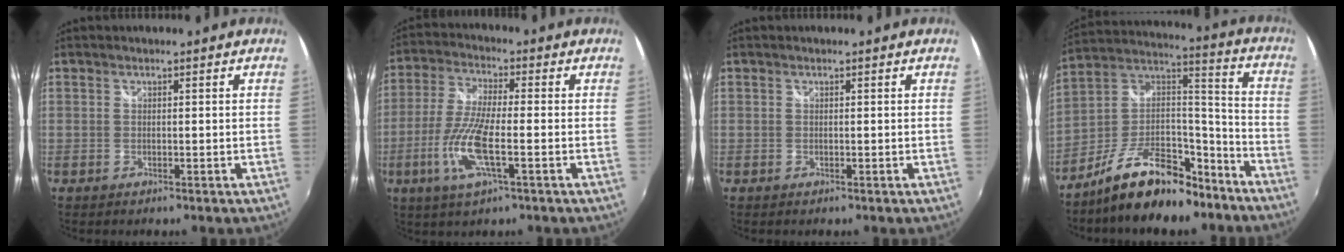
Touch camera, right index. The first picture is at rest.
{"total": 11.2, "force": [-3.5, 2.2, 10.4], "torque": [-0.223, -0.007, -0.070]}
{"total": 0.0}
{"total": 17.9, "force": [-12.4, 8.2, 10.1], "torque": [-0.184, 0.046, -0.197]}